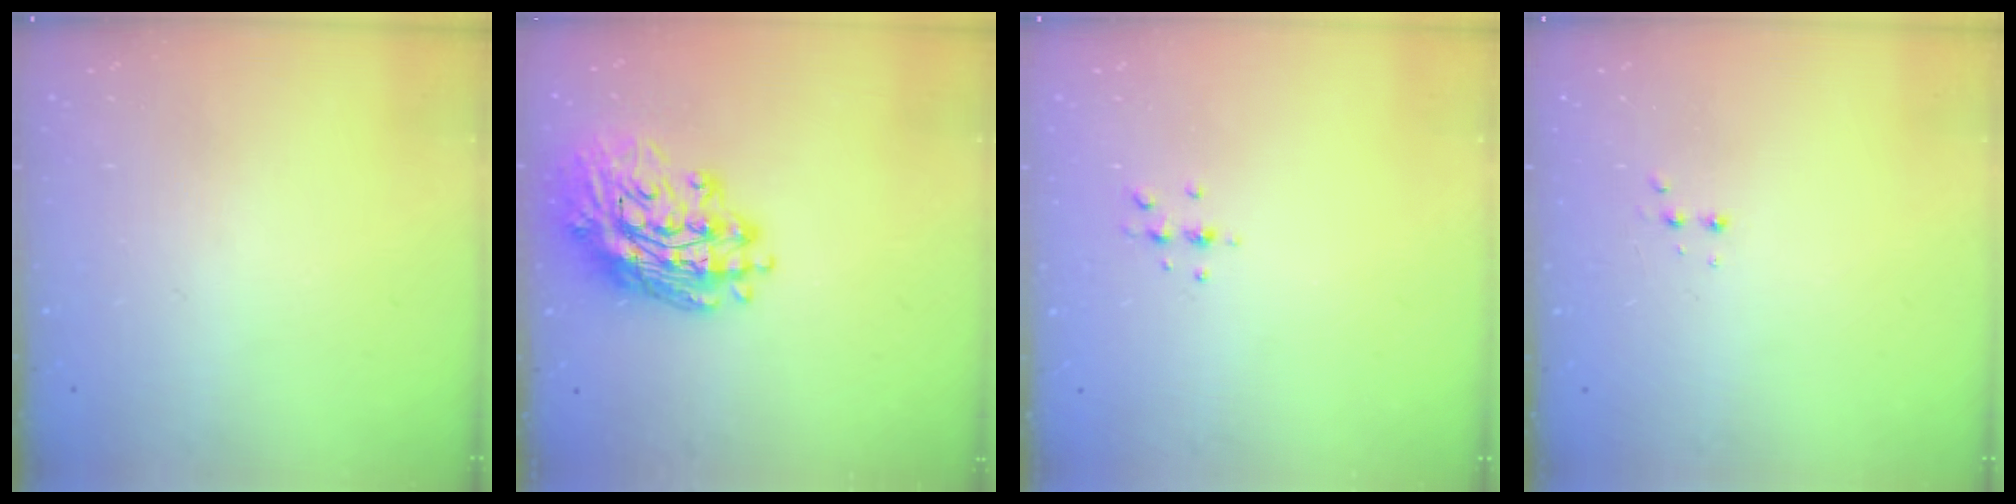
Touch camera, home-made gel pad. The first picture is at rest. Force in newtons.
{"total": 18.1, "press": 17.6, "slide": 4.0}
{"total": 4.4, "press": 4.3, "slide": 0.6}
{"total": 2.5, "press": 2.4, "slide": 0.8}